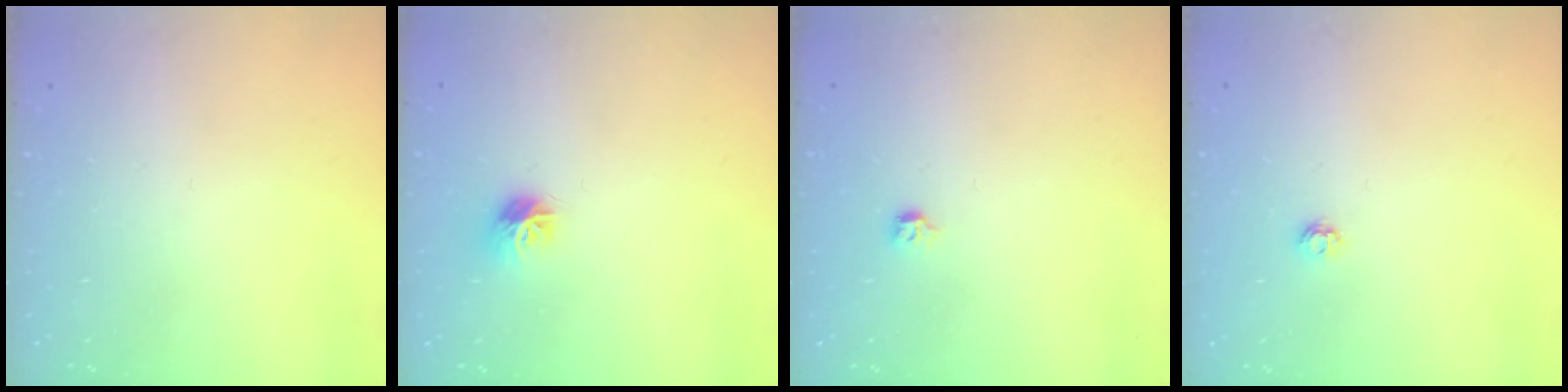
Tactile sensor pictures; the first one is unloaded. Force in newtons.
{"total": 7.7, "press": 7.7, "slide": 0.2}
{"total": 2.8, "press": 2.7, "slide": 0.8}
{"total": 3.8, "press": 3.8, "slide": 0.6}